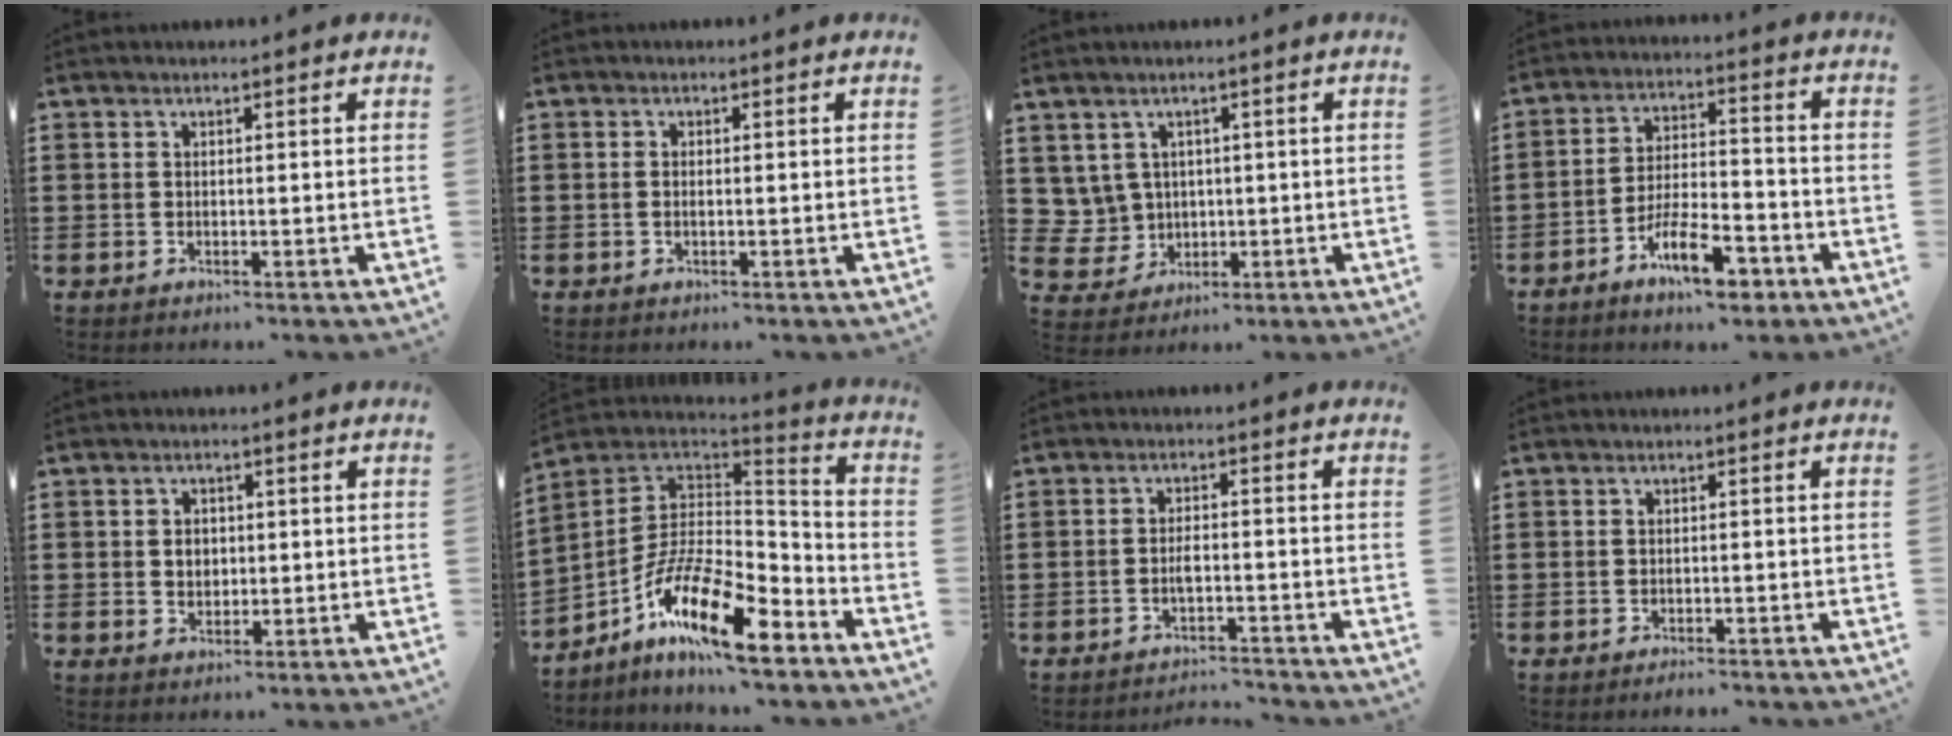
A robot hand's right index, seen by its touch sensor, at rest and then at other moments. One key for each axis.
{"total": 0.7, "fx": -0.1, "fy": 0.2, "fz": 0.6, "tx": -0.013, "ty": -0.003, "tz": -0.002}
{"total": 3.7, "fx": 1.1, "fy": 3.5, "fz": 0.5, "tx": -0.040, "ty": 0.005, "tz": 0.019}
{"total": 9.5, "fx": -5.9, "fy": 3.0, "fz": 6.7, "tx": -0.124, "ty": 0.014, "tz": -0.107}
{"total": 2.4, "fx": 0.2, "fy": 1.9, "fz": 1.4, "tx": -0.023, "ty": 0.004, "tz": 0.000}
{"total": 15.8, "fx": -8.8, "fy": 5.1, "fz": 12.1, "tx": -0.226, "ty": 0.014, "tz": -0.159}
{"total": 2.7, "fx": -2.2, "fy": 0.5, "fz": 1.5, "tx": -0.040, "ty": 0.000, "tz": -0.047}
{"total": 1.2, "fx": -1.2, "fy": -0.1, "fz": -0.1, "tx": 0.000, "ty": 0.003, "tz": -0.026}